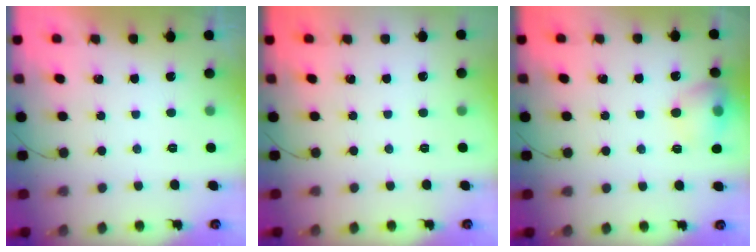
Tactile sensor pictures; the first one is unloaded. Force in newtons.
{"total": 0.0}
{"total": 11.4, "press": 11.3, "slide": 1.5}